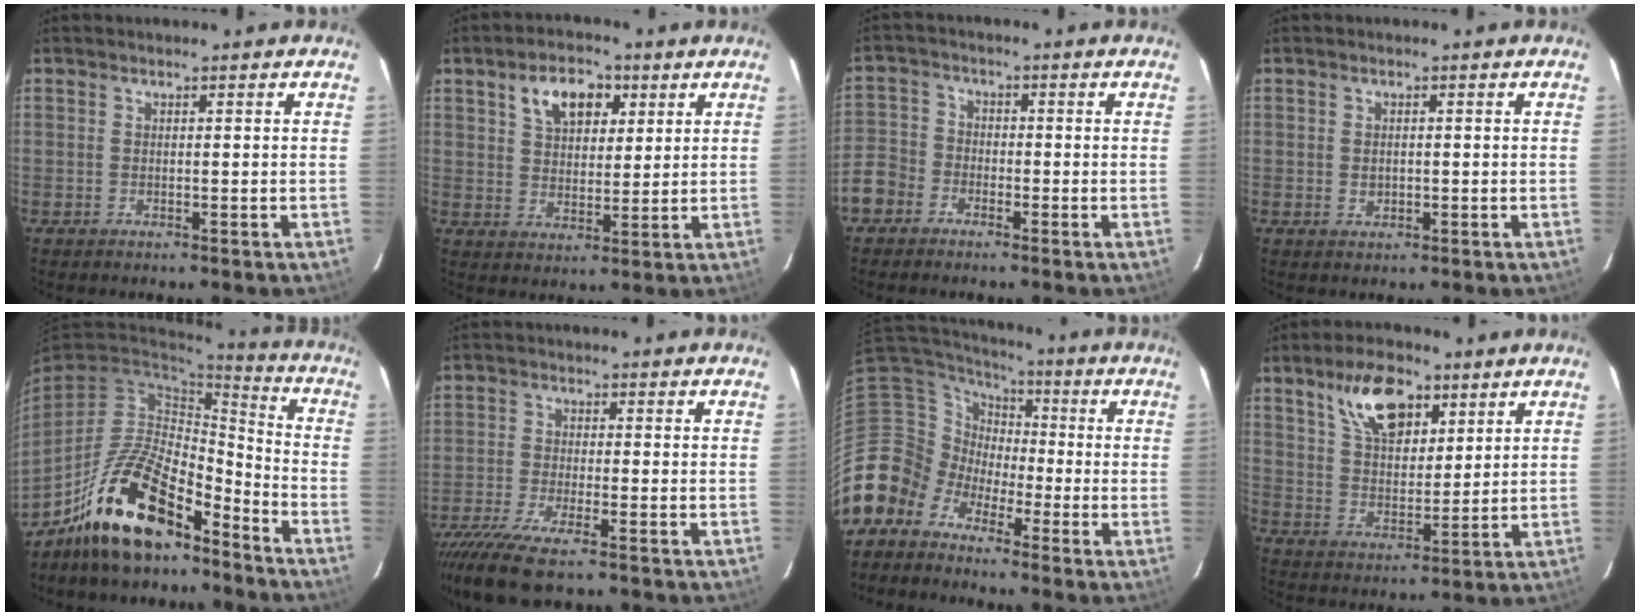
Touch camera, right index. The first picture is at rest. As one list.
[{"total": 8.8, "force": [4.1, 5.3, 5.6], "torque": [-0.099, 0.022, 0.073]}, {"total": 7.8, "force": [-4.5, 6.1, 2.1], "torque": [-0.055, 0.020, -0.096]}, {"total": 1.7, "force": [-0.1, 1.4, 0.9], "torque": [-0.013, 0.000, 0.000]}, {"total": 18.0, "force": [-12.6, 6.9, 10.8], "torque": [-0.212, 0.015, -0.221]}, {"total": 9.9, "force": [-7.6, 1.4, 6.2], "torque": [-0.149, -0.038, -0.144]}, {"total": 7.8, "force": [-4.6, 6.3, -0.1], "torque": [-0.011, 0.044, -0.122]}, {"total": 11.7, "force": [6.6, 5.9, 7.7], "torque": [-0.133, 0.018, 0.123]}]